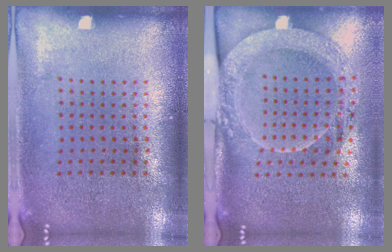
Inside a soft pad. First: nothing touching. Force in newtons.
{"total": 2.0, "press": 2.0, "slide": 0.2}